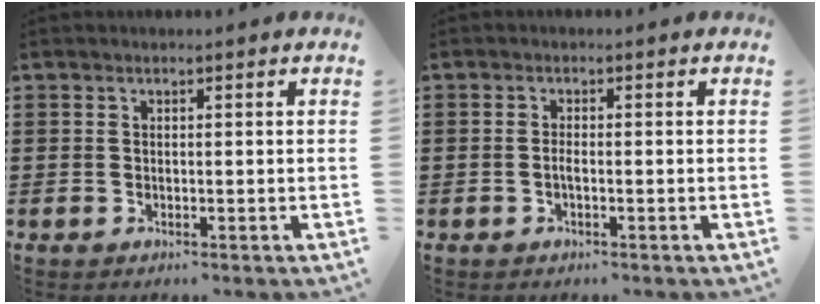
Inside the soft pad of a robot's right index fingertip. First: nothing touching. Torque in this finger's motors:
{"motor_torque": [2.14, 0.00, 0.15, 0.05]}